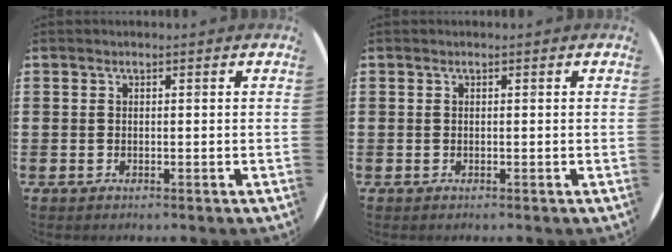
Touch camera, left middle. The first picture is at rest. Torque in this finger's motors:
{"motor_torque": [0.56, -0.66, 0.04, 0.01]}